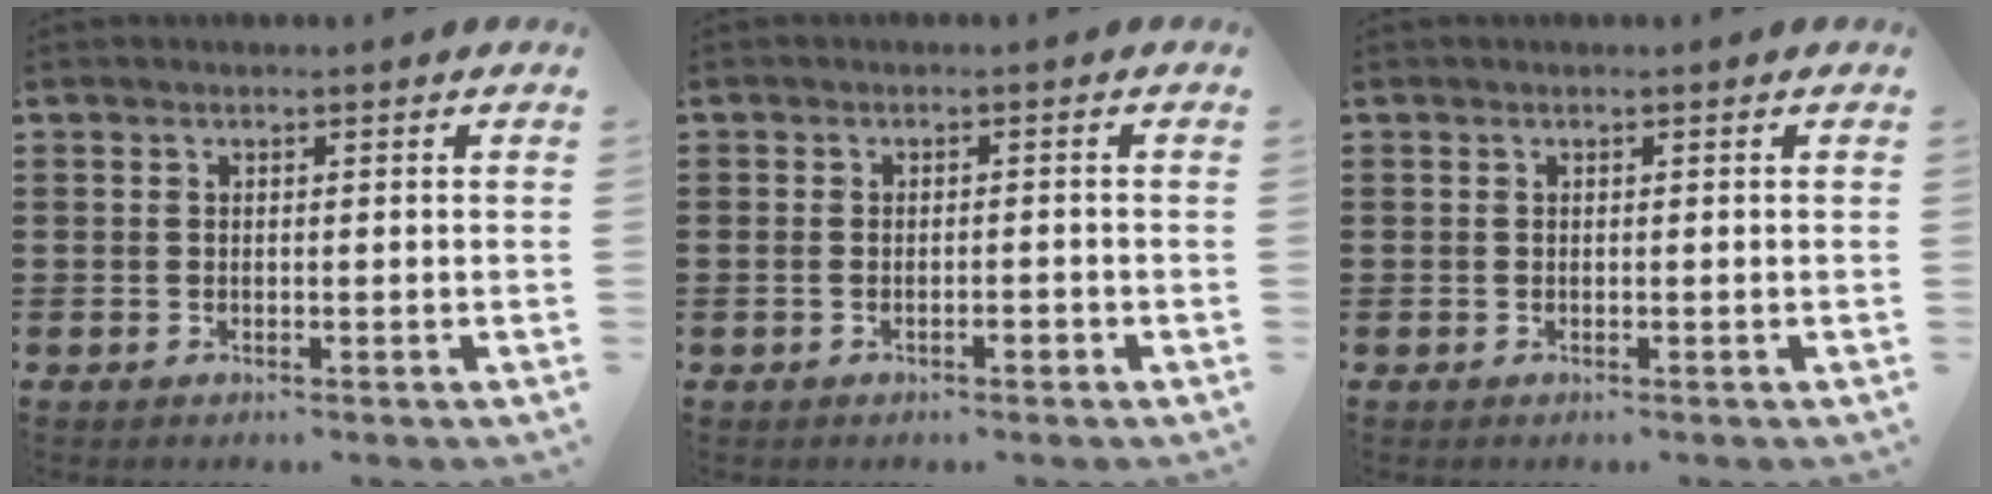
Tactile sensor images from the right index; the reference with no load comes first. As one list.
[{"total": 1.5, "force": [-0.9, 0.3, 1.2], "torque": [-0.022, 0.000, -0.016]}, {"total": 0.0}]